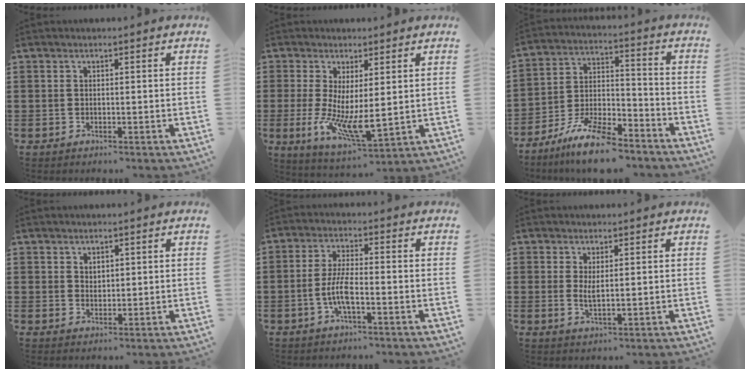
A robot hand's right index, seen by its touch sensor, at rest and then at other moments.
{"total": 6.5, "force": [0.2, 1.9, 6.2], "torque": [-0.115, -0.032, 0.004]}
{"total": 11.2, "force": [-9.5, 2.5, 5.5], "torque": [-0.104, 0.029, -0.181]}
{"total": 1.7, "force": [1.3, 1.1, 0.3], "torque": [-0.008, 0.004, 0.024]}
{"total": 5.4, "force": [-1.7, 1.2, 4.9], "torque": [-0.121, -0.011, -0.041]}
{"total": 2.4, "force": [0.7, 0.5, 2.2], "torque": [-0.043, 0.000, 0.013]}